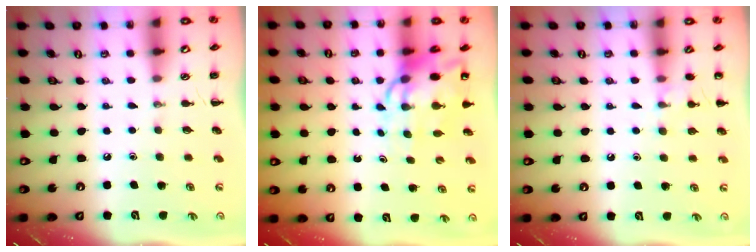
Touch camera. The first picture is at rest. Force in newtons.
{"total": 11.1, "press": 10.6, "slide": 3.0}
{"total": 6.5, "press": 6.2, "slide": 2.0}